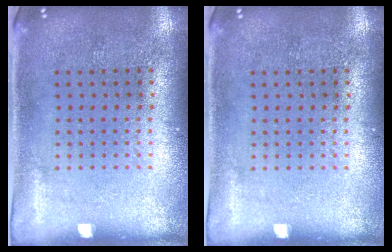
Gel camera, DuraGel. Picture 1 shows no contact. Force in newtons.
{"total": 0.0}